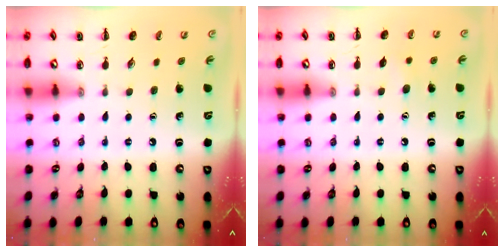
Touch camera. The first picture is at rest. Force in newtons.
{"total": 4.5, "press": 4.4, "slide": 0.9}